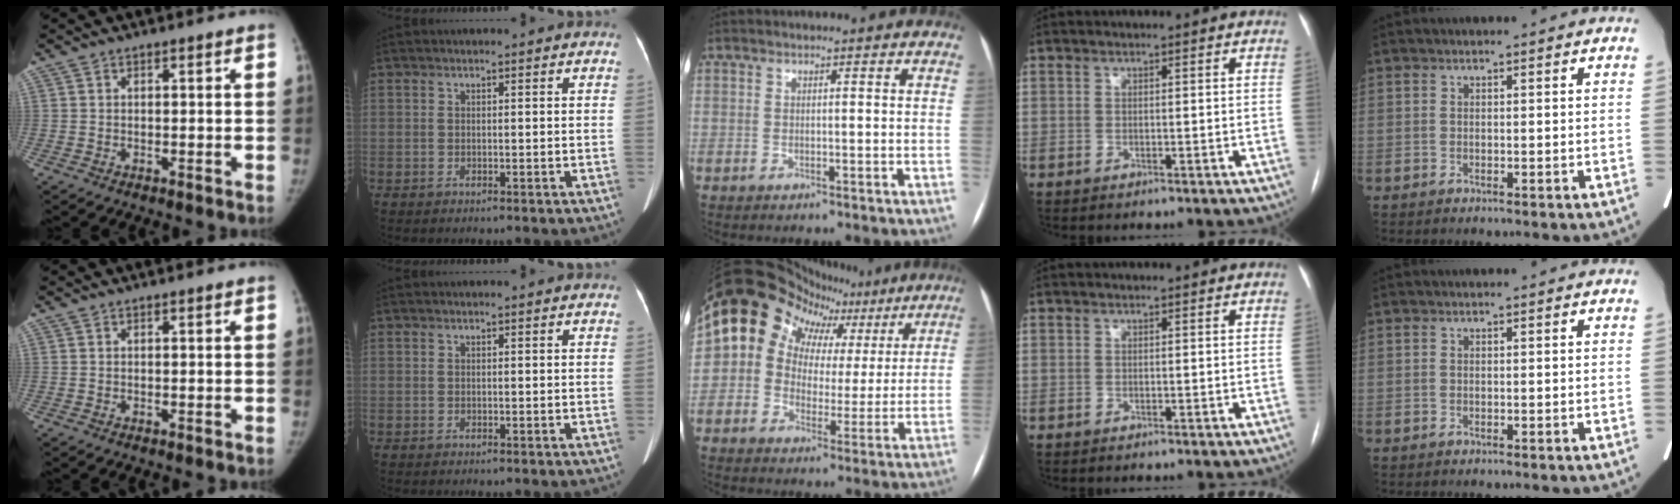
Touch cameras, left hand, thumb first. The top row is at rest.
{"middle": {"total": 15.9, "force": [7.4, 12.4, 6.4], "torque": [-0.092, 0.068, 0.101]}}